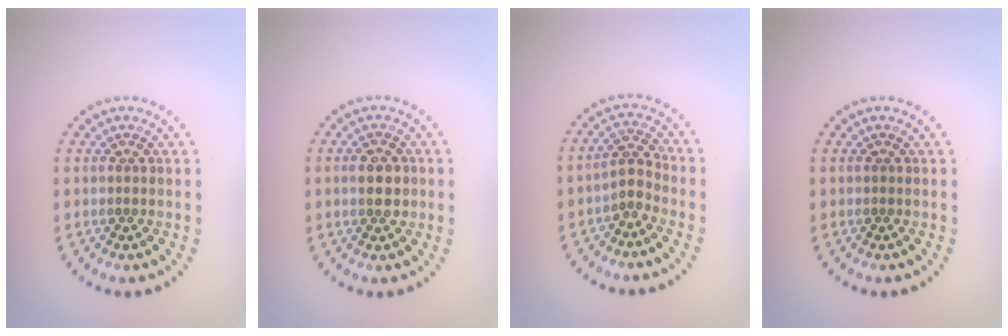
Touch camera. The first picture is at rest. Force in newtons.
{"total": 2.2, "press": 2.2, "slide": 0.1}
{"total": 2.1, "press": 1.6, "slide": 1.4}
{"total": 0.0}